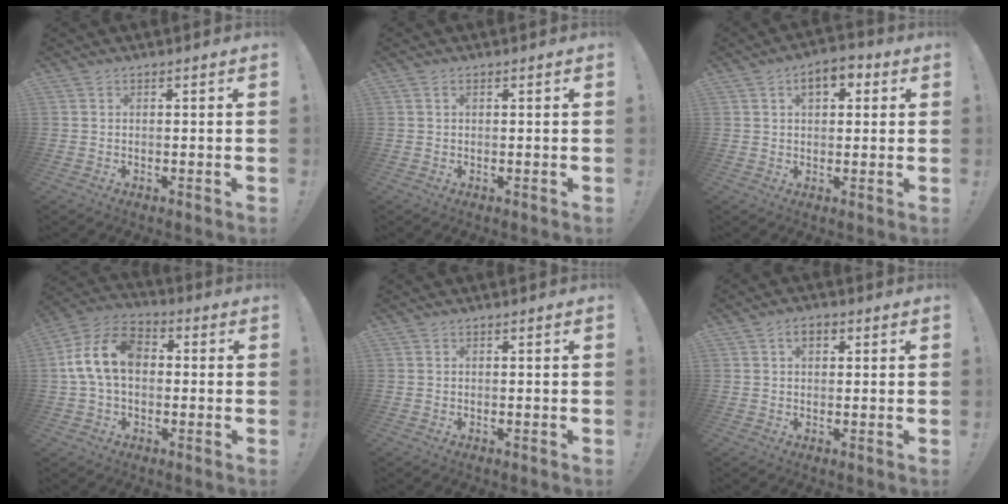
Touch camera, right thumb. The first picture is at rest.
{"total": 0.5, "force": [0.3, 0.4, 0.3], "torque": [-0.007, 0.003, 0.005]}
{"total": 6.2, "force": [2.4, 3.7, 4.4], "torque": [-0.055, 0.001, 0.037]}
{"total": 14.2, "force": [1.0, 9.7, 10.4], "torque": [-0.200, 0.017, 0.018]}
{"total": 0.0}
{"total": 3.3, "force": [1.0, 2.0, 2.4], "torque": [-0.041, 0.005, 0.016]}